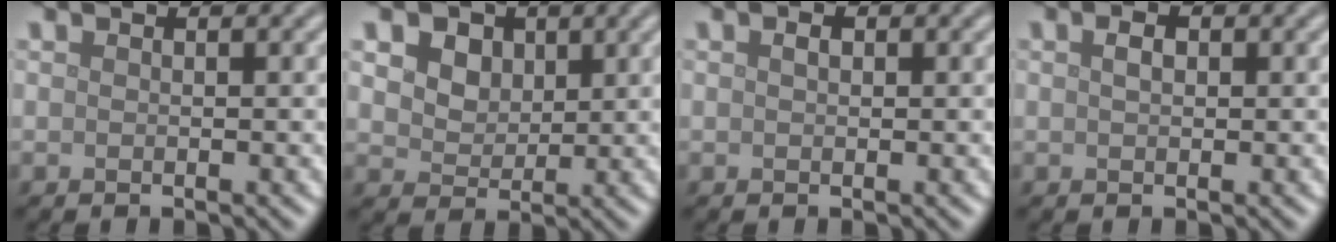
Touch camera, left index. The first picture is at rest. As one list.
[{"total": 7.2, "force": [3.6, 5.0, 3.6], "torque": [-0.076, 0.016, 0.047]}, {"total": 0.8, "force": [0.3, 0.4, 0.6], "torque": [-0.012, 0.002, 0.003]}, {"total": 1.3, "force": [0.4, 0.8, 1.0], "torque": [-0.017, 0.002, 0.006]}]